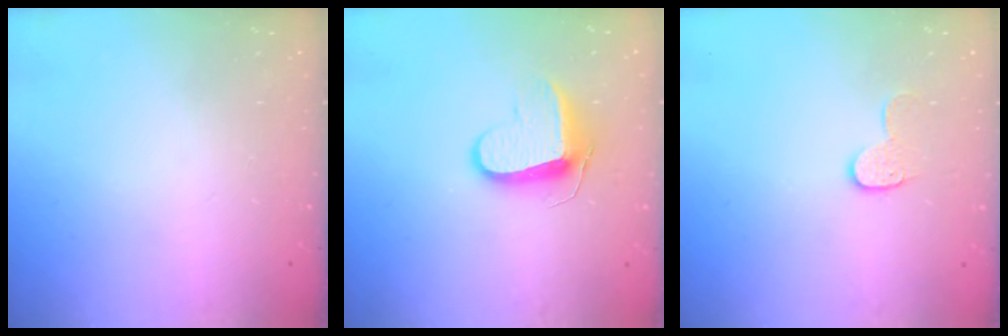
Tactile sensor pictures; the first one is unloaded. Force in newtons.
{"total": 9.4, "press": 9.4, "slide": 0.2}
{"total": 6.9, "press": 6.9, "slide": 0.1}